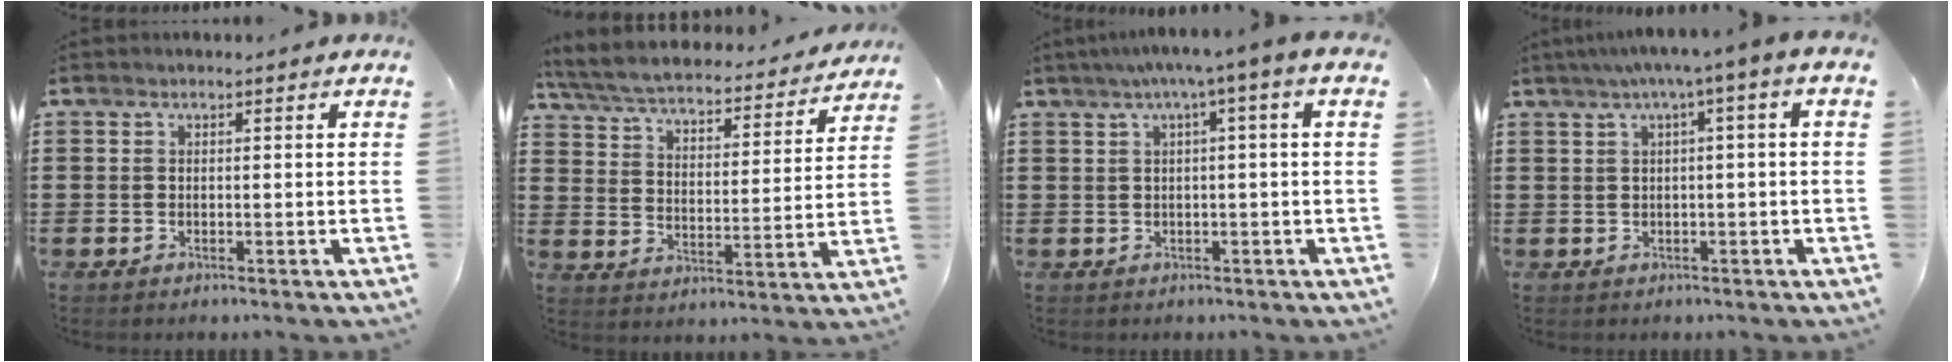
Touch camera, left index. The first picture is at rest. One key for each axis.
{"total": 4.8, "fx": 4.5, "fy": 0.4, "fz": 1.5, "tx": -0.053, "ty": -0.033, "tz": 0.071}
{"total": 3.3, "fx": -0.1, "fy": -0.5, "fz": 3.3, "tx": -0.059, "ty": -0.005, "tz": -0.008}
{"total": 3.1, "fx": -0.2, "fy": -0.4, "fz": 3.1, "tx": -0.054, "ty": -0.004, "tz": -0.010}